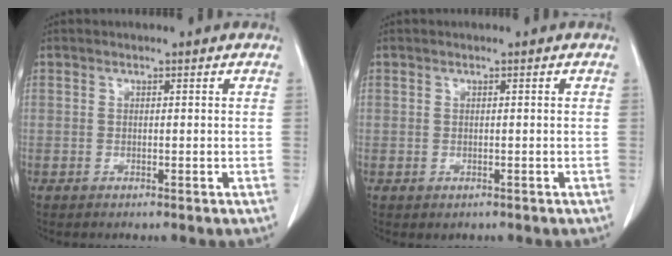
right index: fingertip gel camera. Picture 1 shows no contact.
{"total": 0.5, "force": [-0.1, 0.5, 0.2], "torque": [-0.004, 0.001, 0.001]}